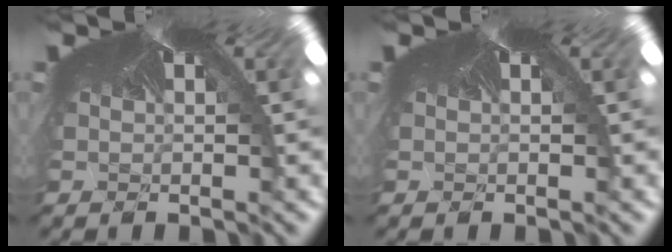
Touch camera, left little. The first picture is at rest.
{"total": 0.0}